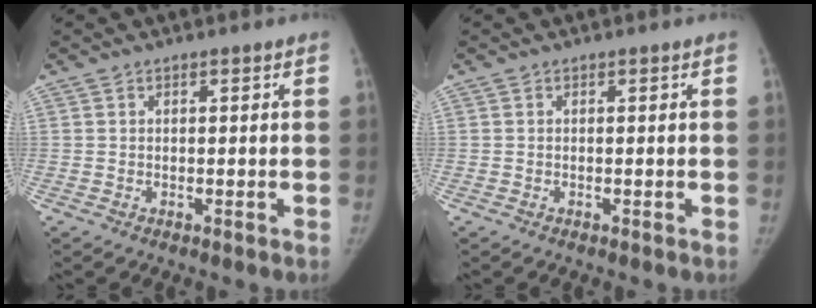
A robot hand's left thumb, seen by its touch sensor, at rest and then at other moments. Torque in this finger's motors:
{"motor_torque": [0.05, 0.02, 0.22, -0.05, 0.03]}